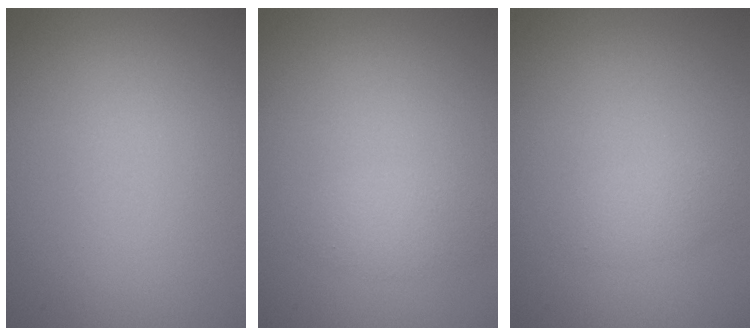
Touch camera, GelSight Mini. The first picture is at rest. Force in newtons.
{"total": 1.6, "press": 1.6, "slide": 0.1}
{"total": 1.4, "press": 1.4, "slide": 0.1}